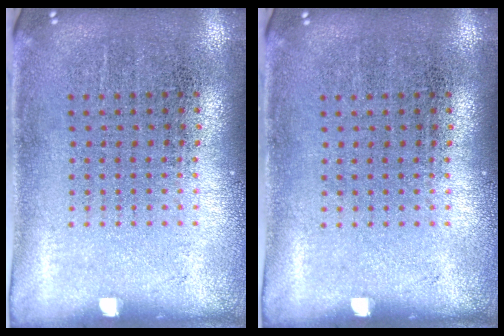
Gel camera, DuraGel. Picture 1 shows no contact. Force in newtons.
{"total": 0.0}